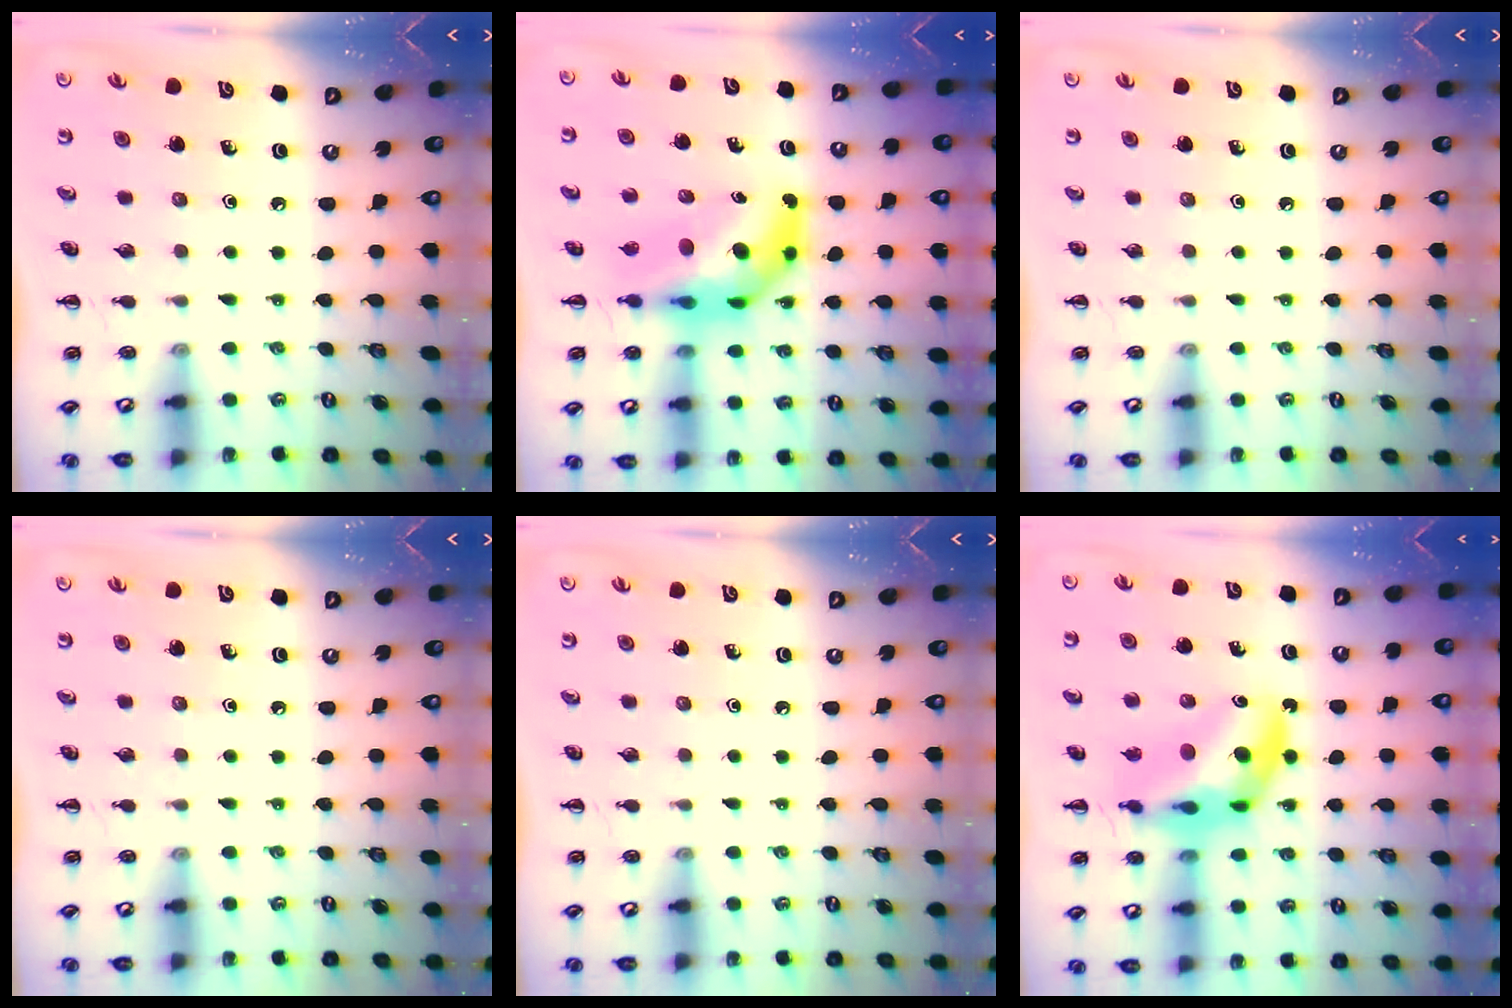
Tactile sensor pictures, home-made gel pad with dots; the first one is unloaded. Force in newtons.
{"total": 11.8, "press": 11.2, "slide": 3.7}
{"total": 0.0}
{"total": 0.0}
{"total": 0.0}
{"total": 14.4, "press": 13.8, "slide": 4.1}